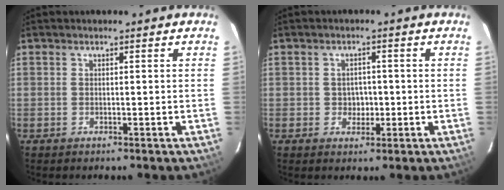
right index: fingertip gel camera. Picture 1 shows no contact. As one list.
[{"total": 2.8, "force": [-0.5, 2.5, 1.1], "torque": [-0.017, 0.008, -0.004]}]